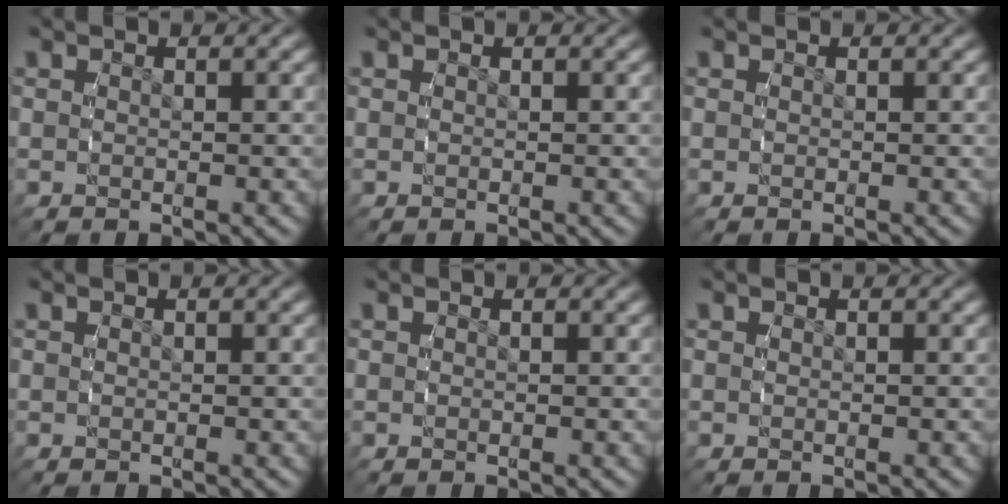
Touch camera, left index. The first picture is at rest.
{"total": 0.0}
{"total": 0.0}
{"total": 0.0}
{"total": 0.0}
{"total": 0.0}